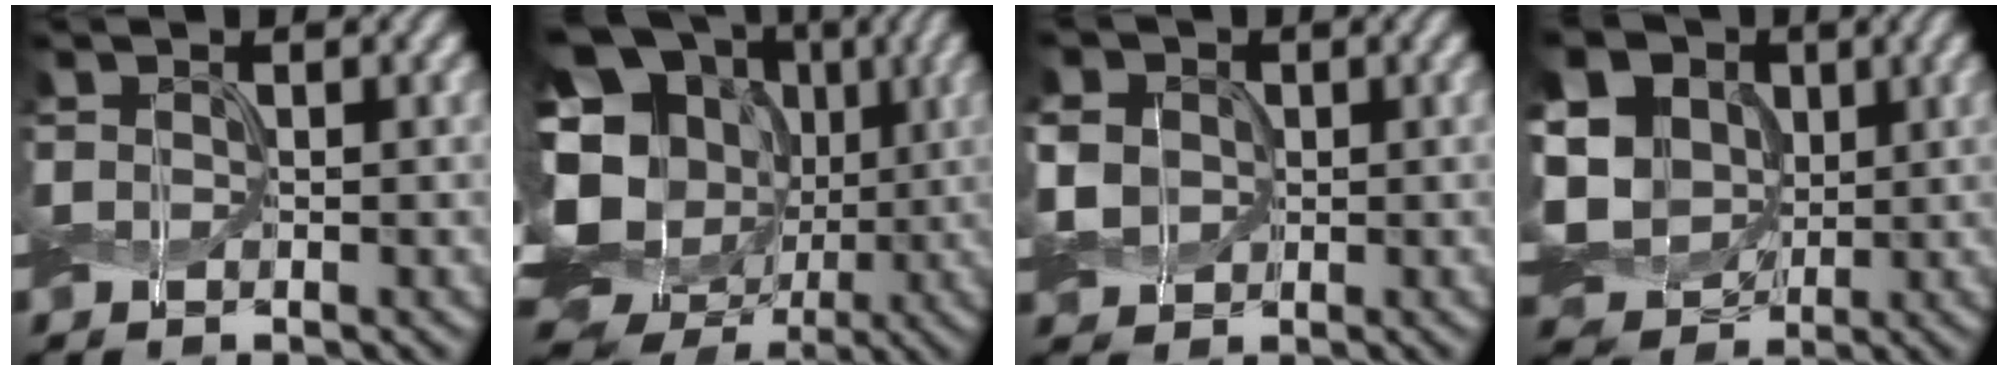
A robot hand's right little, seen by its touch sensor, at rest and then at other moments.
{"total": 22.5, "force": [0.5, 19.4, 11.5], "torque": [-0.246, 0.027, -0.019]}
{"total": 6.8, "force": [1.3, 5.7, 3.4], "torque": [-0.091, 0.025, 0.006]}
{"total": 17.5, "force": [4.5, 14.8, 8.3], "torque": [-0.208, 0.014, 0.062]}